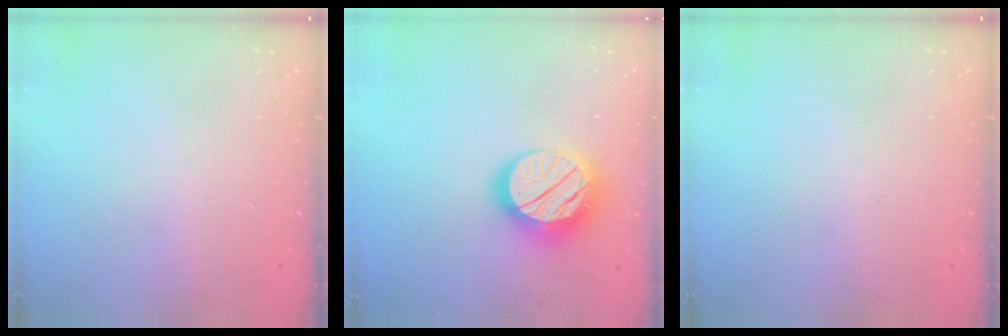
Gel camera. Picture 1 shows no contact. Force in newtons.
{"total": 19.0, "press": 18.9, "slide": 1.5}
{"total": 0.0}